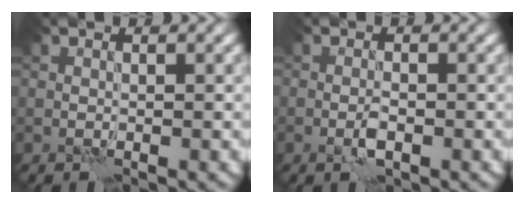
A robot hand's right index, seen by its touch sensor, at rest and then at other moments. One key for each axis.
{"total": 1.4, "fx": -0.7, "fy": 0.3, "fz": 1.2, "tx": -0.025, "ty": 0.002, "tz": -0.016}